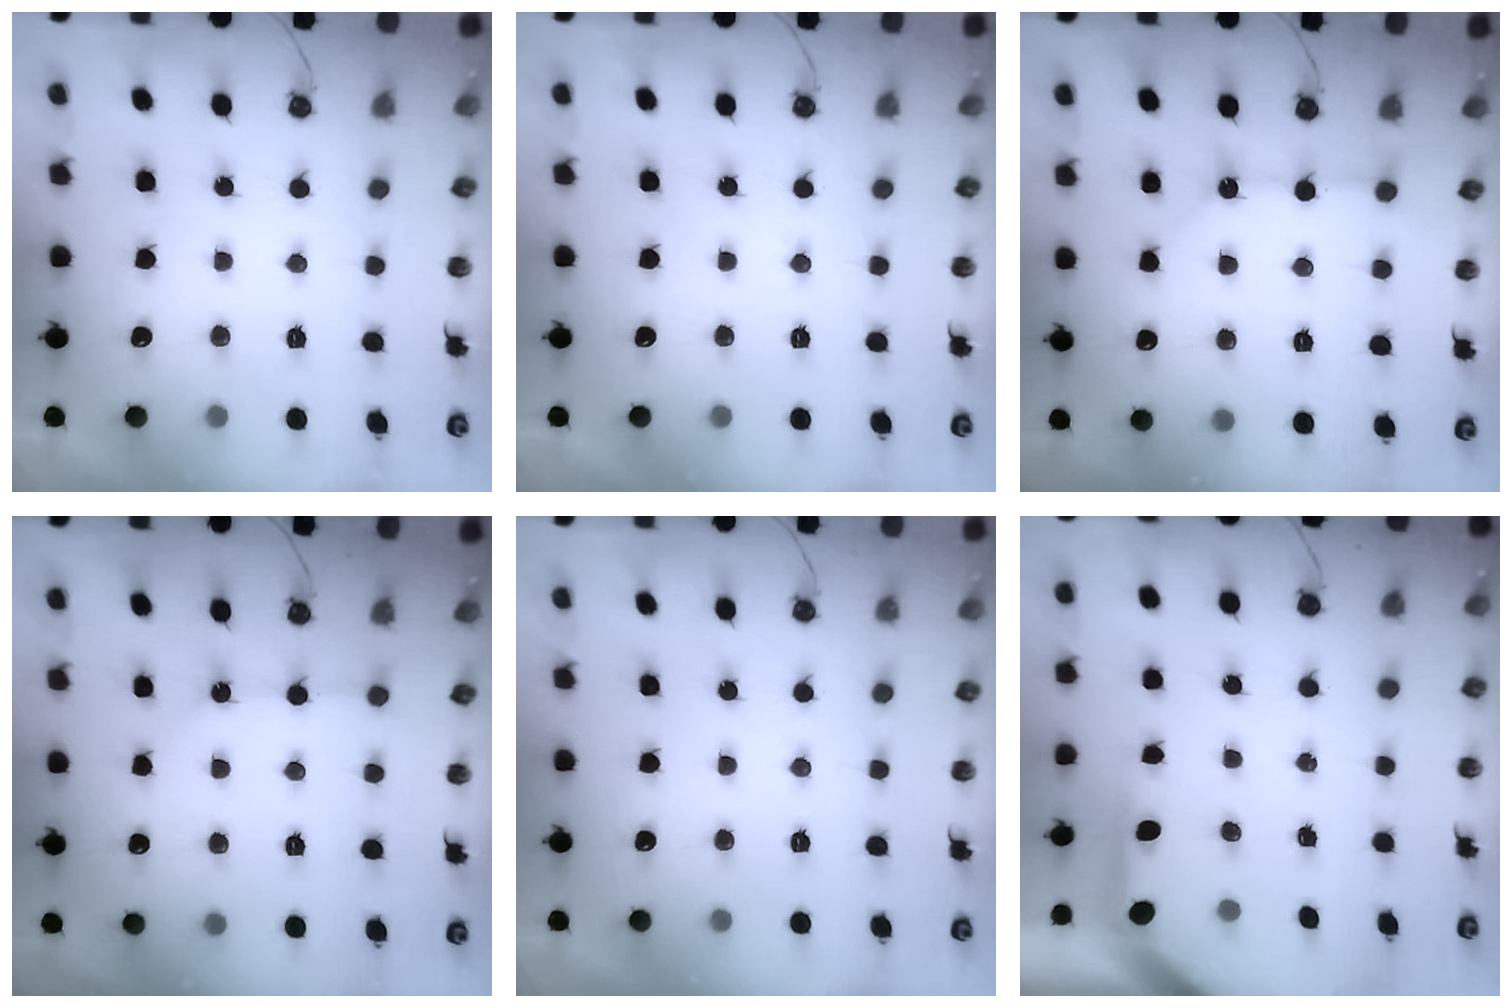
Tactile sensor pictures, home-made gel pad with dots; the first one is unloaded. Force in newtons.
{"total": 0.0}
{"total": 4.5, "press": 4.5, "slide": 0.4}
{"total": 2.0, "press": 2.0, "slide": 0.1}
{"total": 0.0}
{"total": 3.8, "press": 3.8, "slide": 0.4}